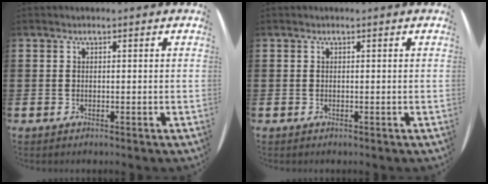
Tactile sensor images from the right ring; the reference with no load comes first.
{"total": 0.0}